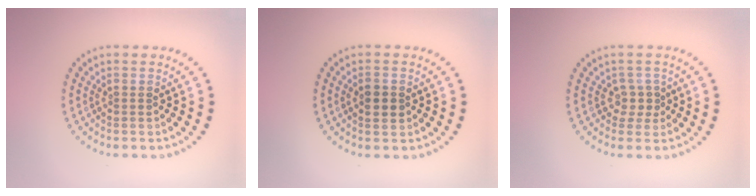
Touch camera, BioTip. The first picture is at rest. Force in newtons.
{"total": 2.3, "press": 2.3, "slide": 0.0}
{"total": 1.7, "press": 1.3, "slide": 1.1}